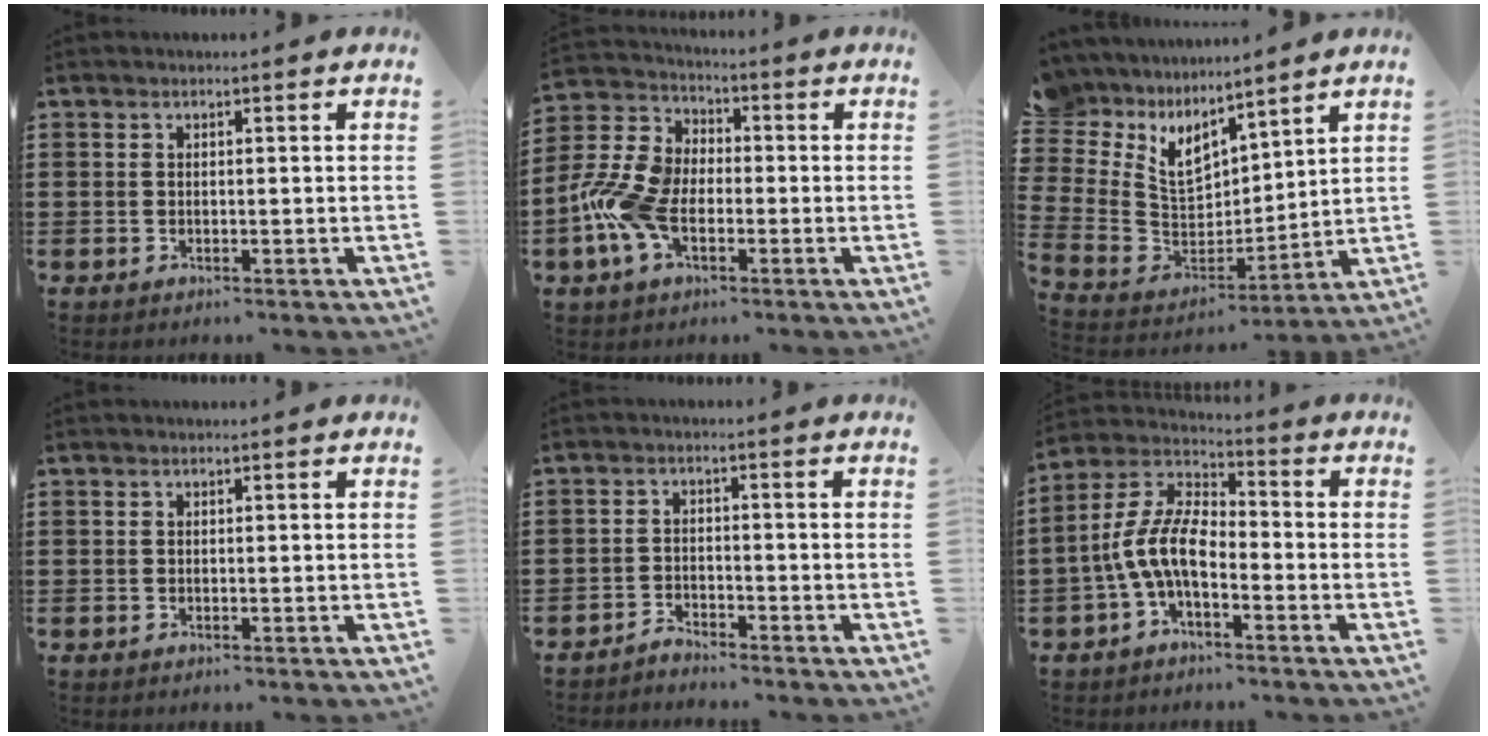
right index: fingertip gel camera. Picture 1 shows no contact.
{"total": 9.3, "force": [-3.0, 5.7, 6.6], "torque": [-0.180, 0.000, -0.065]}
{"total": 7.2, "force": [4.4, 5.0, 2.7], "torque": [-0.106, -0.046, 0.078]}
{"total": 0.0}
{"total": 2.2, "force": [-2.1, 0.2, -0.2], "torque": [-0.006, 0.006, -0.047]}
{"total": 9.1, "force": [-3.3, 3.9, 7.6], "torque": [-0.187, -0.010, -0.071]}